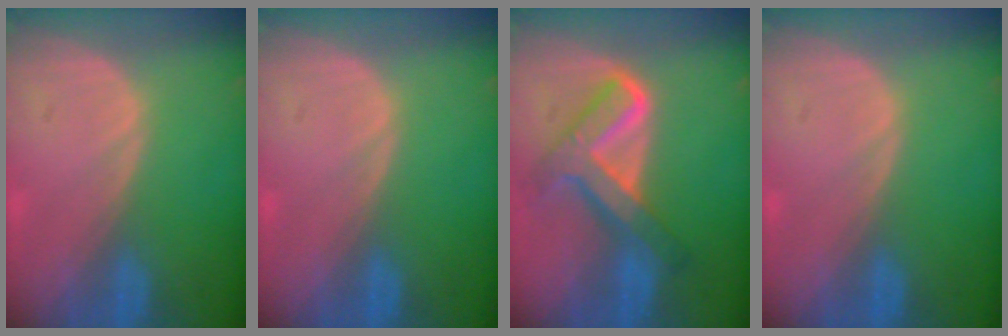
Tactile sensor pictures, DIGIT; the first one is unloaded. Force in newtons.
{"total": 0.0}
{"total": 8.0, "press": 8.0, "slide": 0.6}
{"total": 0.0}